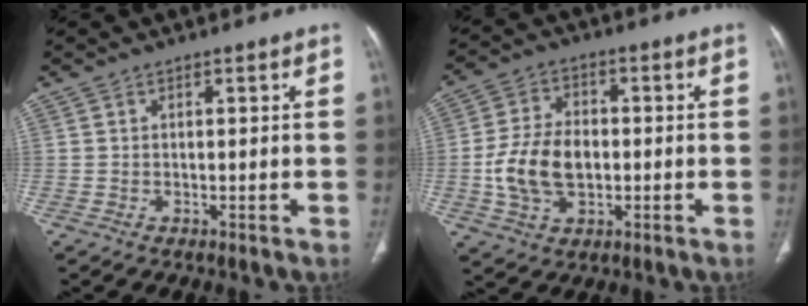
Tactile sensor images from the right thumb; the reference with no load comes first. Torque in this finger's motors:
{"motor_torque": [1.72, 1.53, 0.71, -0.79, 0.26]}